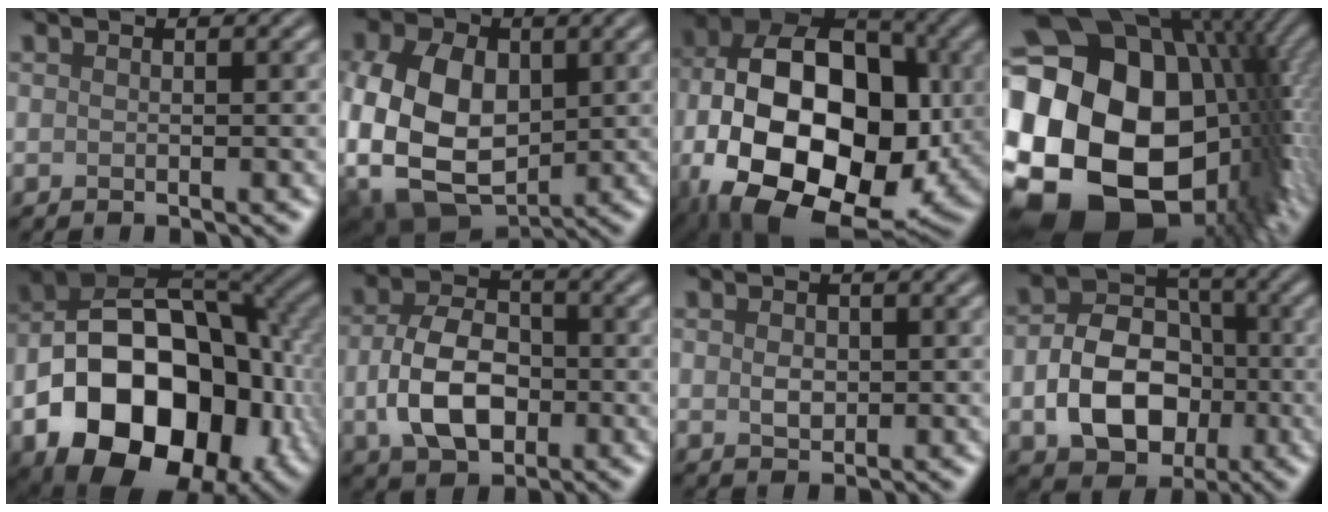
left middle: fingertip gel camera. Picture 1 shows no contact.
{"total": 11.4, "force": [-0.6, 8.2, 7.9], "torque": [-0.174, -0.011, -0.011]}
{"total": 18.8, "force": [-3.0, 12.3, 14.0], "torque": [-0.236, -0.011, -0.044]}
{"total": 23.4, "force": [-1.7, 17.1, 15.8], "torque": [-0.315, -0.025, -0.028]}
{"total": 18.8, "force": [-5.6, 12.5, 12.9], "torque": [-0.200, -0.029, -0.082]}
{"total": 6.7, "force": [-1.4, 4.5, 4.8], "torque": [-0.100, 0.000, -0.028]}
{"total": 1.5, "force": [0.1, 1.1, 1.0], "torque": [-0.021, -0.002, 0.003]}
{"total": 8.3, "force": [-2.2, 6.2, 5.2], "torque": [-0.091, -0.004, -0.037]}